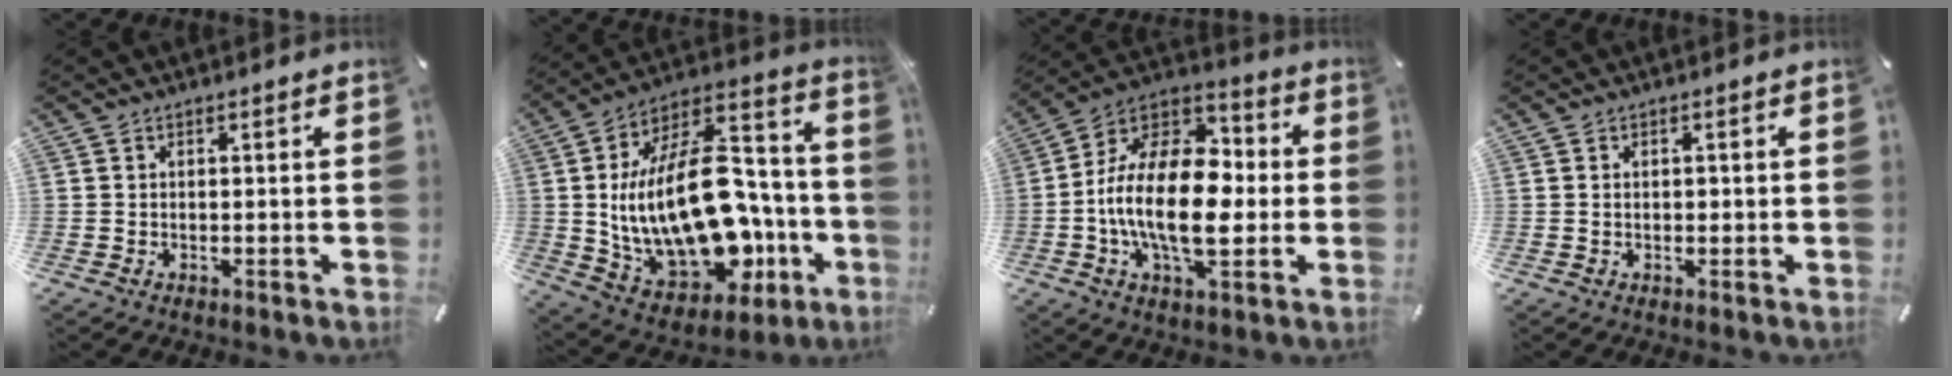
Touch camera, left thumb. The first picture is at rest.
{"total": 29.5, "force": [-3.9, 16.6, 24.0], "torque": [-0.477, -0.003, -0.056]}
{"total": 20.4, "force": [-3.3, 11.6, 16.4], "torque": [-0.322, 0.003, -0.060]}
{"total": 1.1, "force": [-0.1, 0.7, 0.8], "torque": [-0.010, 0.000, -0.005]}